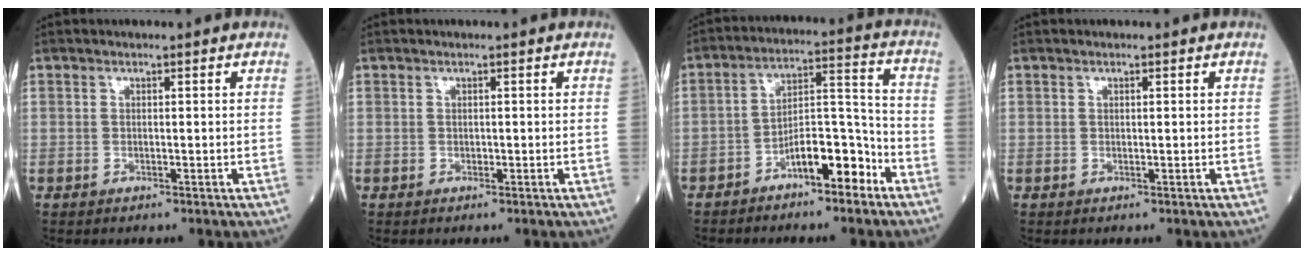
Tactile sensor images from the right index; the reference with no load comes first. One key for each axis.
{"total": 0.0}
{"total": 8.8, "fx": -5.4, "fy": 2.8, "fz": 6.3, "tx": -0.103, "ty": 0.029, "tz": -0.091}
{"total": 0.0}